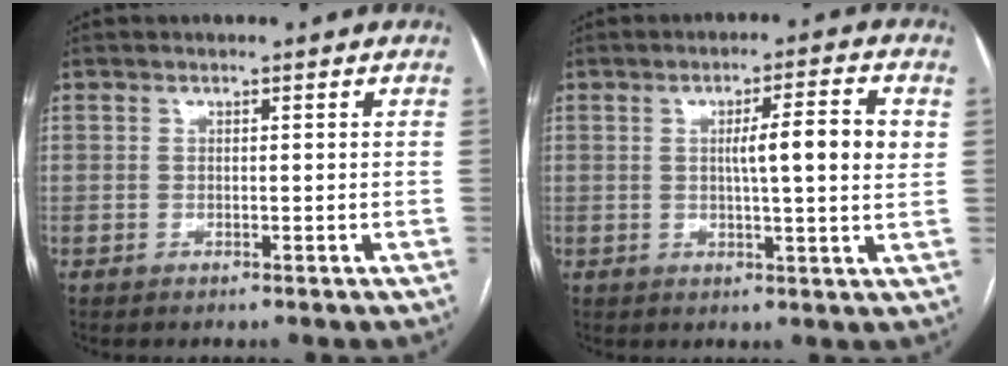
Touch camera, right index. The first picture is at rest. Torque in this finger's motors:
{"motor_torque": [0.22, 0.01, 0.19, 0.09]}